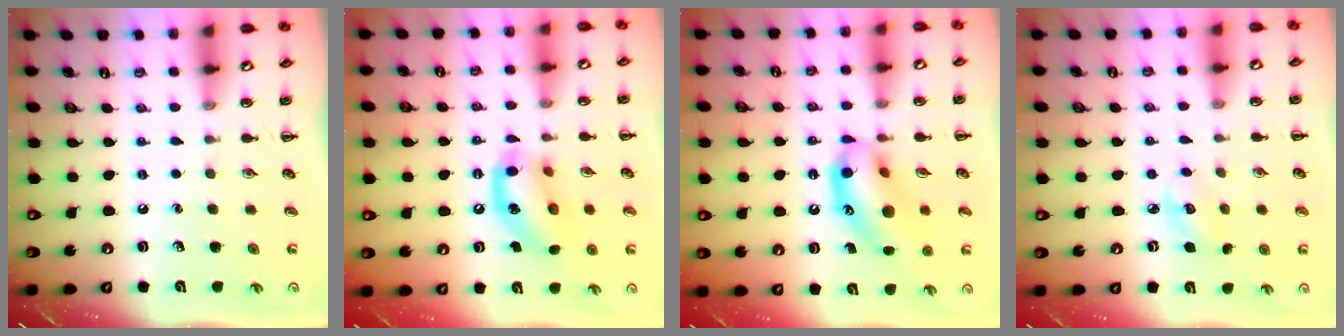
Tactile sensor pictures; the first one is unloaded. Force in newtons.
{"total": 13.6, "press": 13.3, "slide": 2.7}
{"total": 15.1, "press": 14.7, "slide": 3.3}
{"total": 3.9, "press": 3.8, "slide": 0.8}